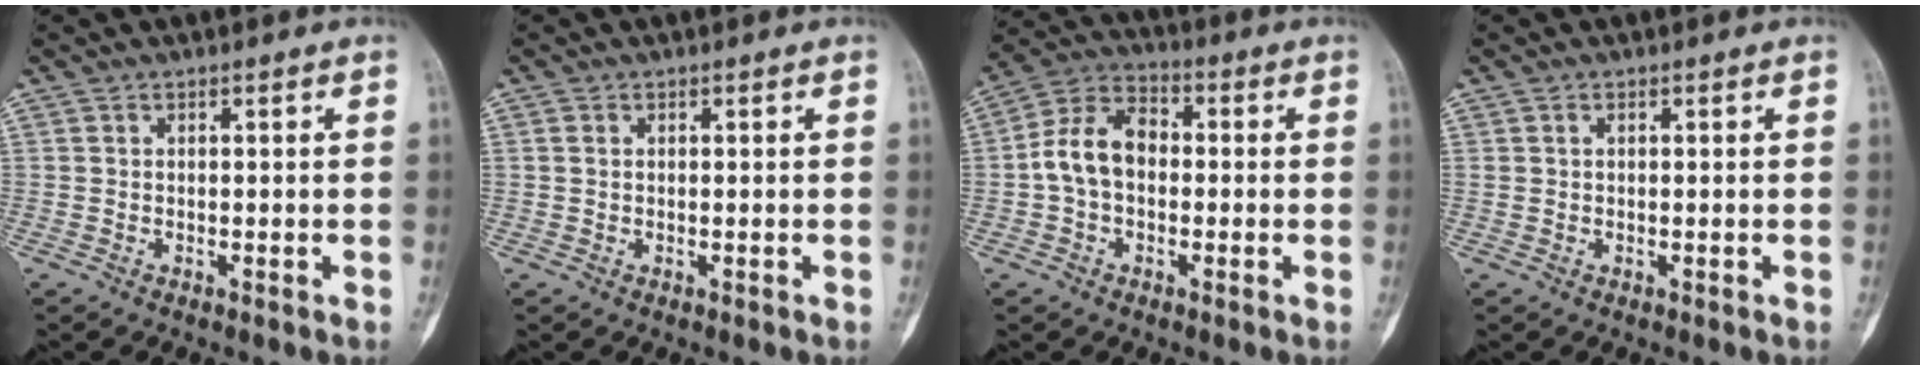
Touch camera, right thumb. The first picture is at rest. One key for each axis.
{"total": 0.9, "fx": 0.2, "fy": 0.6, "fz": 0.6, "tx": -0.017, "ty": 0.003, "tz": 0.007}
{"total": 9.9, "fx": -0.6, "fy": 6.9, "fz": 7.1, "tx": -0.123, "ty": 0.034, "tz": -0.024}
{"total": 0.5, "fx": 0.2, "fy": 0.3, "fz": 0.4, "tx": -0.009, "ty": 0.004, "tz": 0.006}